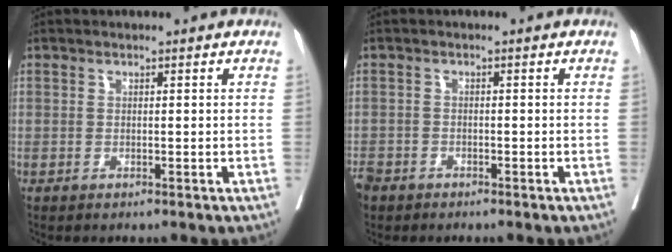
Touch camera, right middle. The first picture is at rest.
{"total": 3.8, "force": [-3.0, 2.3, 0.7], "torque": [-0.017, 0.000, -0.057]}